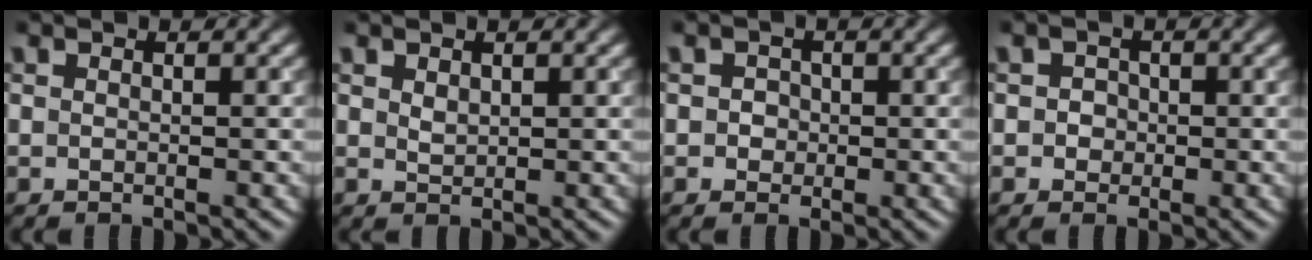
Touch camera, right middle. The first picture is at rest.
{"total": 0.9, "force": [0.5, 0.6, 0.5], "torque": [-0.013, -0.001, 0.014]}
{"total": 1.3, "force": [0.1, 1.2, 0.4], "torque": [0.006, 0.001, -0.002]}
{"total": 1.3, "force": [0.0, 1.2, 0.4], "torque": [0.009, 0.001, -0.005]}